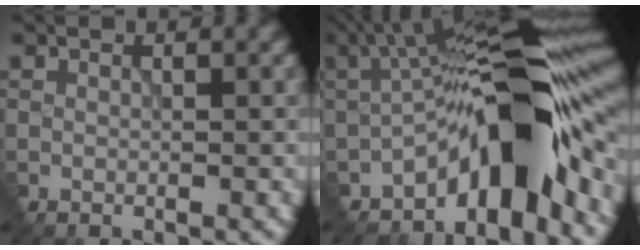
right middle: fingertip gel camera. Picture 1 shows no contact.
{"total": 11.9, "force": [-4.6, 3.7, 10.4], "torque": [-0.139, 0.017, -0.088]}